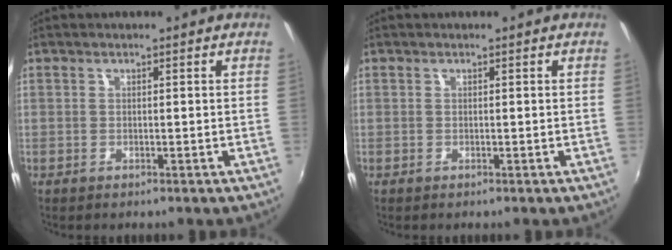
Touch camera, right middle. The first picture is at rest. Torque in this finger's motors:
{"motor_torque": [0.22, -0.18, 0.05, 0.00]}